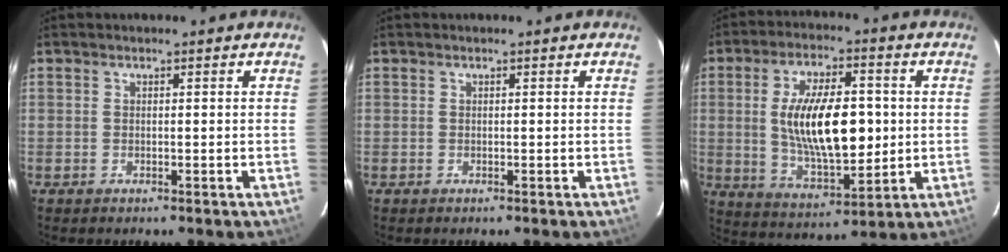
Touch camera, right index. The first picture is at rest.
{"total": 0.0}
{"total": 16.8, "force": [0.9, 7.1, 15.2], "torque": [-0.270, -0.001, 0.027]}